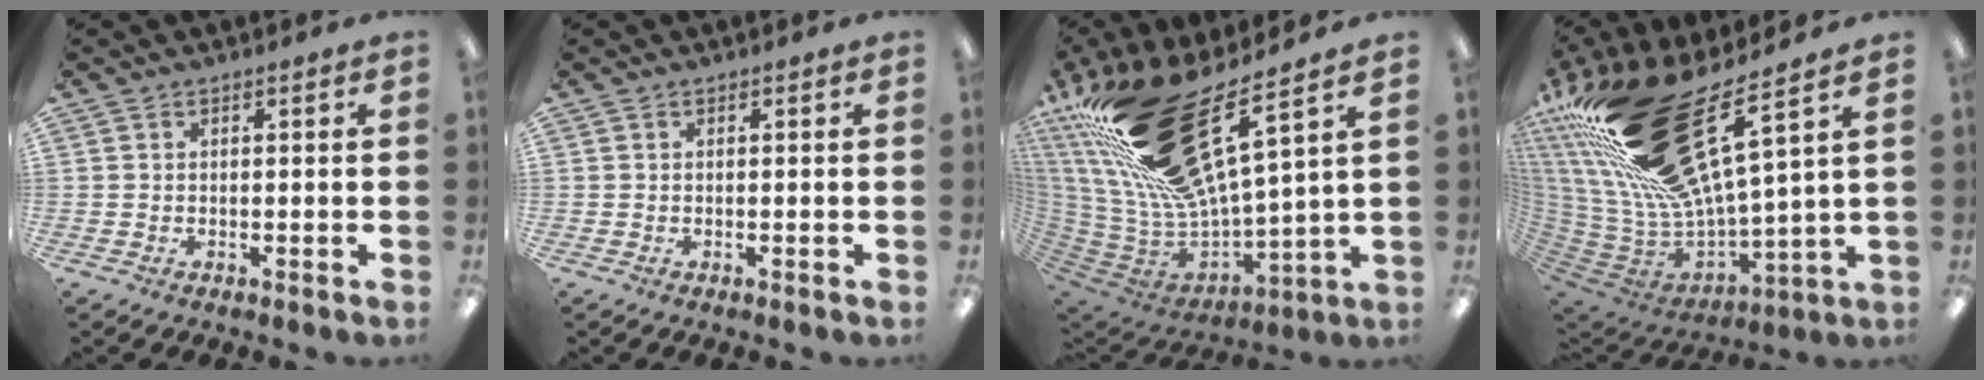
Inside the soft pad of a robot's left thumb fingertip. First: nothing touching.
{"total": 0.0}
{"total": 27.4, "force": [17.2, 7.3, 20.1], "torque": [-0.385, -0.120, 0.300]}
{"total": 28.2, "force": [17.4, 7.6, 20.8], "torque": [-0.385, -0.129, 0.309]}